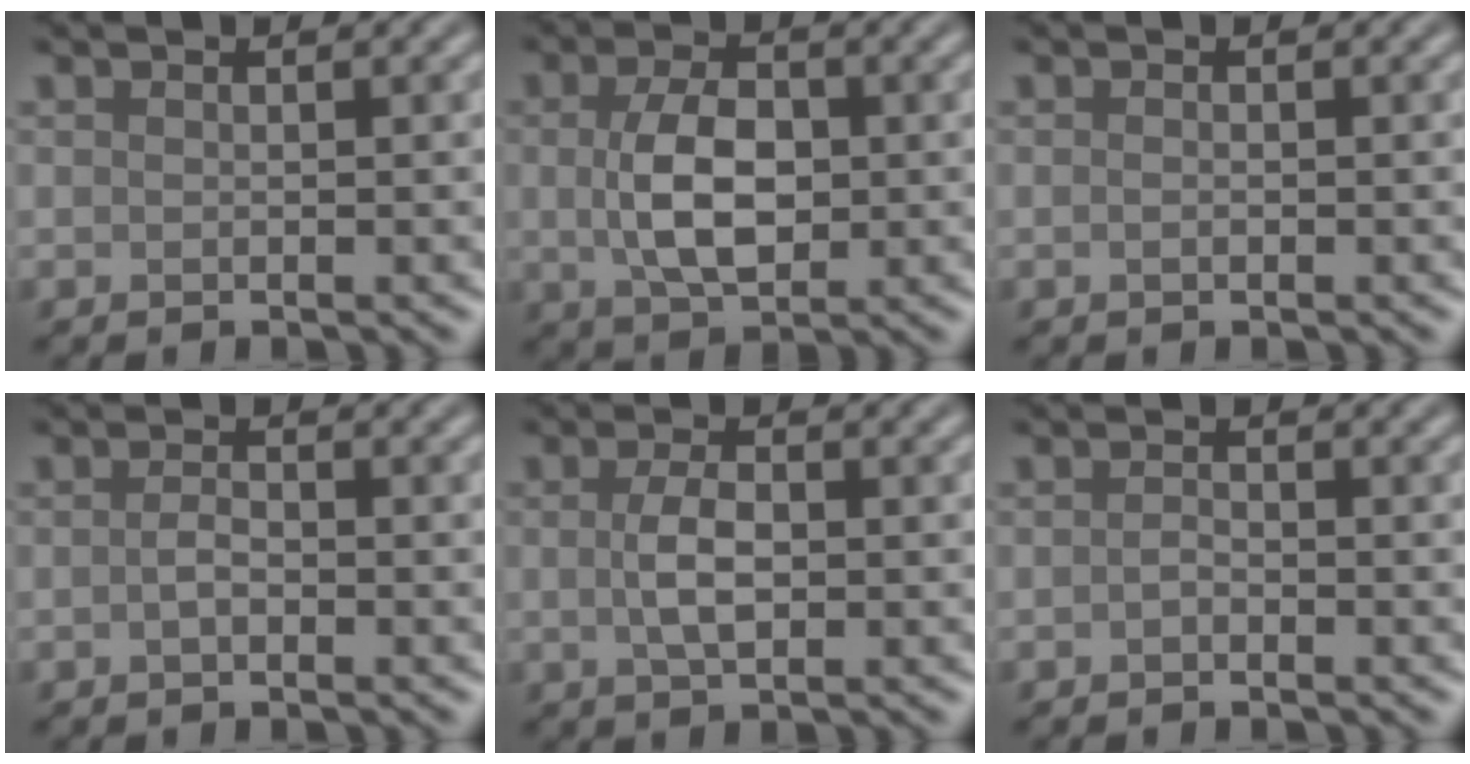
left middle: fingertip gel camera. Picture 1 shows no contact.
{"total": 5.6, "force": [0.1, 3.3, 4.5], "torque": [-0.093, 0.000, 0.005]}
{"total": 0.5, "force": [-0.2, 0.2, 0.4], "torque": [-0.010, -0.001, -0.003]}
{"total": 1.1, "force": [-0.4, 0.5, 0.9], "torque": [-0.021, 0.002, -0.010]}
{"total": 2.9, "force": [0.0, 1.4, 2.5], "torque": [-0.055, -0.001, -0.002]}
{"total": 0.7, "force": [-0.4, 0.4, 0.5], "torque": [-0.011, 0.001, -0.009]}